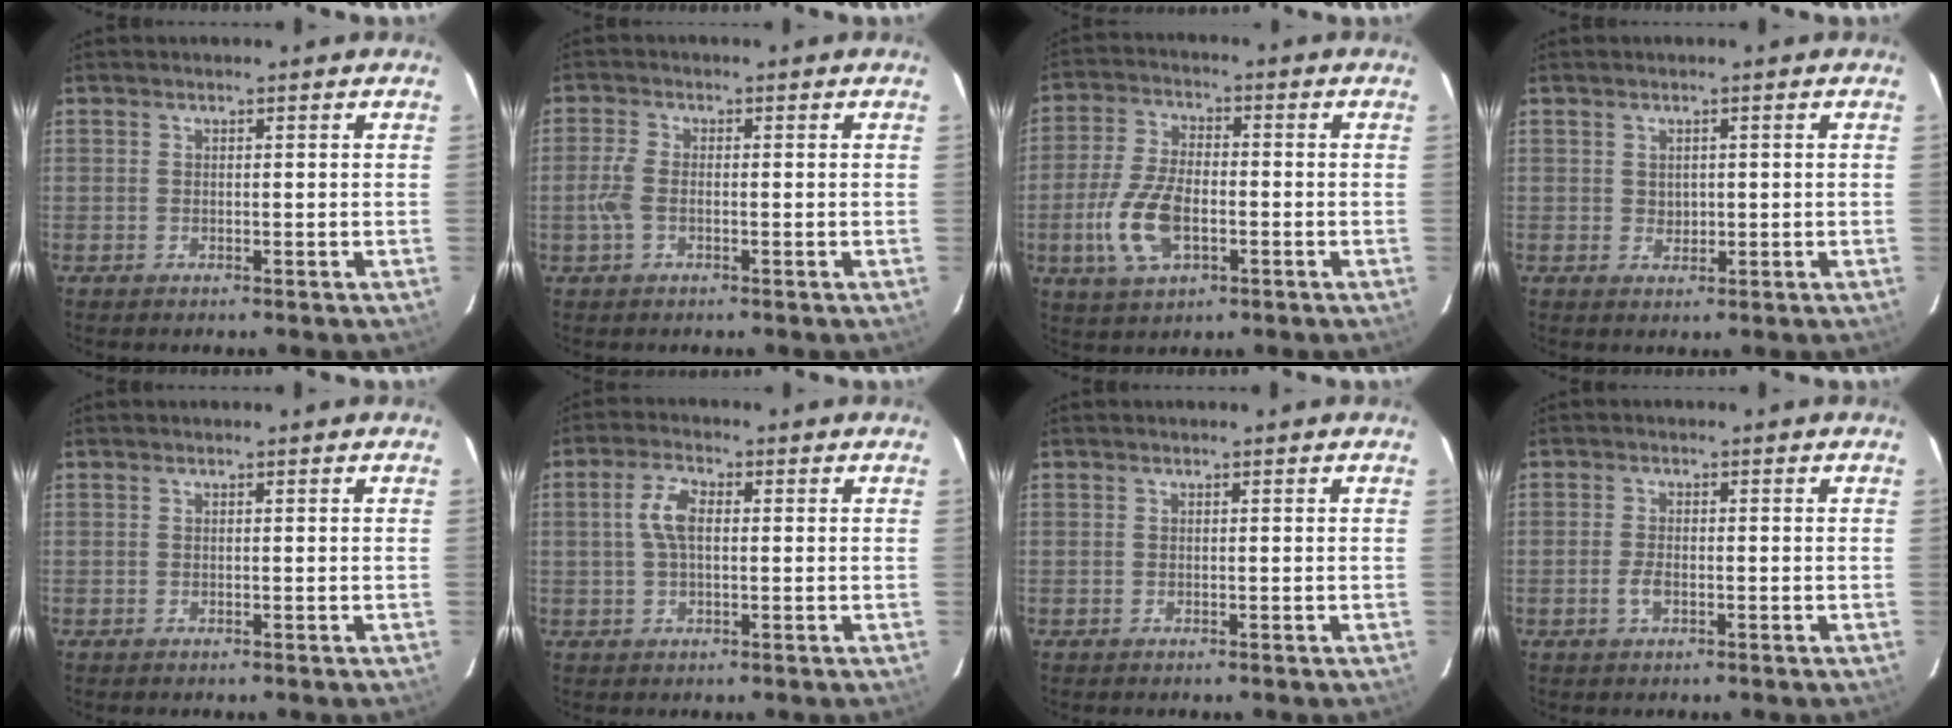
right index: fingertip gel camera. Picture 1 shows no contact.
{"total": 3.5, "force": [-1.0, 1.6, 2.9], "torque": [-0.073, 0.005, -0.022]}
{"total": 11.3, "force": [-3.3, 5.7, 9.2], "torque": [-0.202, 0.000, -0.058]}
{"total": 1.6, "force": [0.3, 1.4, 0.6], "torque": [-0.007, 0.004, 0.007]}
{"total": 0.0}
{"total": 5.0, "force": [0.5, 2.3, 4.4], "torque": [-0.090, 0.011, 0.010]}
{"total": 0.0}
{"total": 2.5, "force": [-1.0, 1.2, 2.0], "torque": [-0.044, 0.001, -0.019]}